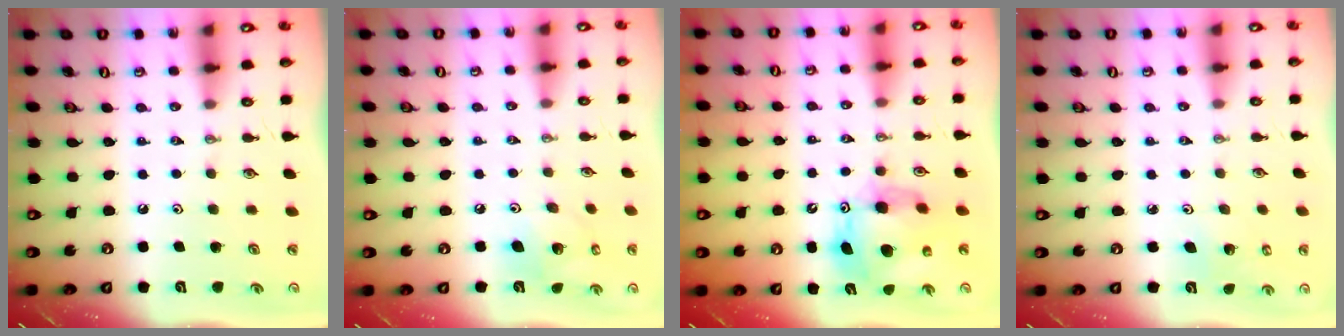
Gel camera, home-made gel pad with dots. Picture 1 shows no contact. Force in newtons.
{"total": 10.1, "press": 9.7, "slide": 2.8}
{"total": 14.1, "press": 14.0, "slide": 1.1}
{"total": 3.4, "press": 3.3, "slide": 0.8}